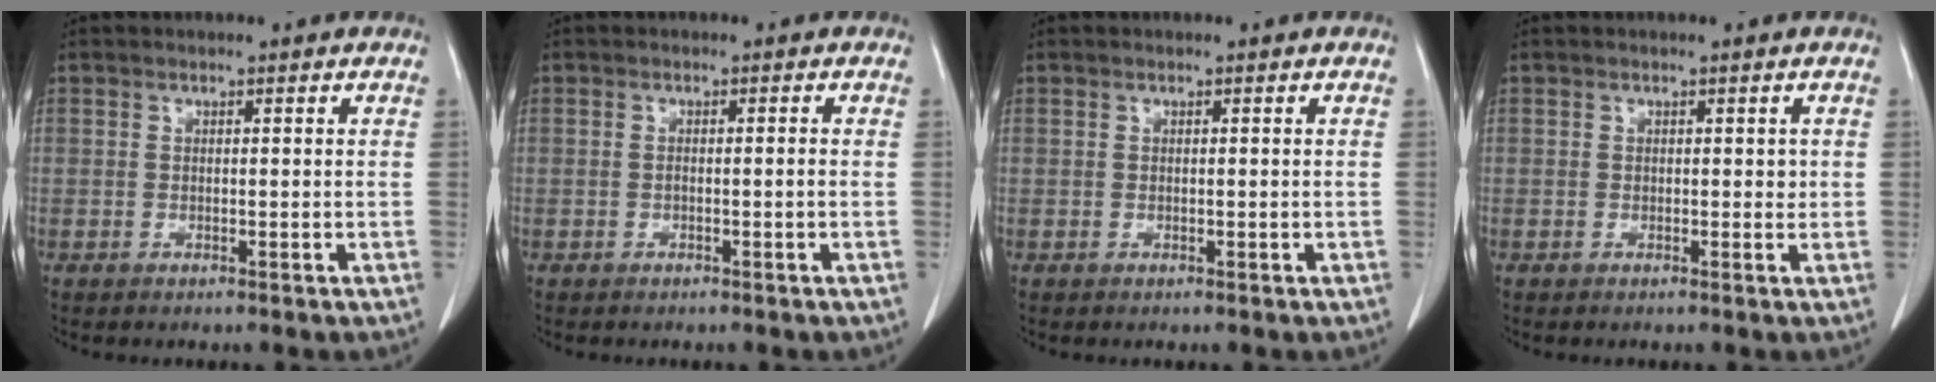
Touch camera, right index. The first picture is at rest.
{"total": 0.9, "force": [-0.3, 0.0, 0.9], "torque": [-0.016, 0.000, -0.002]}
{"total": 0.0}
{"total": 0.9, "force": [0.2, 0.6, 0.6], "torque": [-0.002, 0.001, 0.001]}